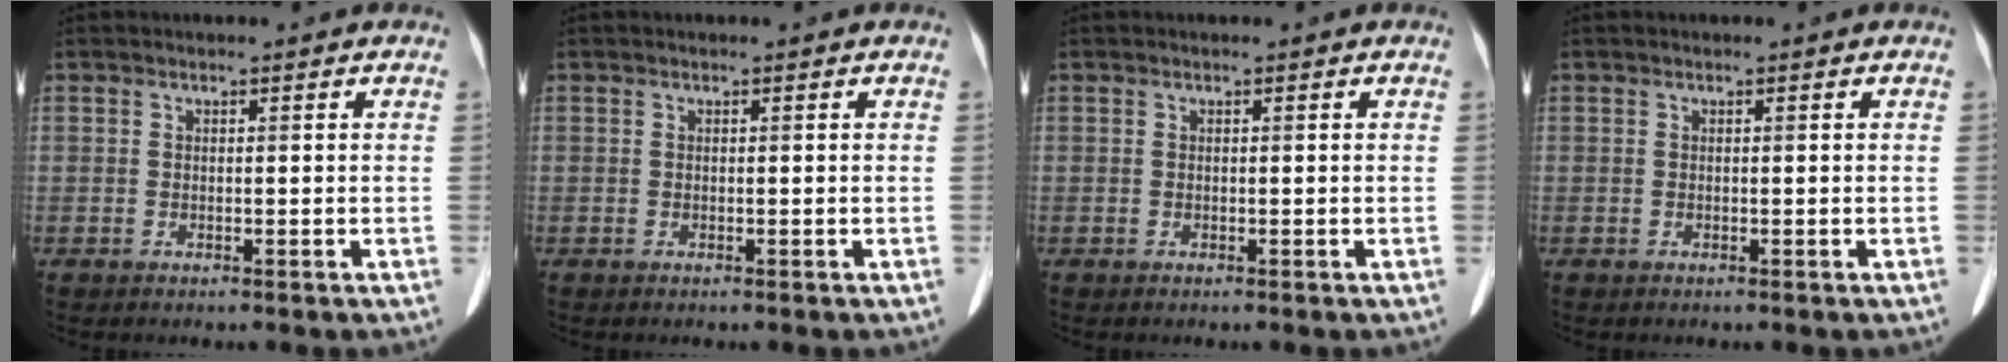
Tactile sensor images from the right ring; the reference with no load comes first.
{"total": 0.0}
{"total": 0.0}
{"total": 0.0}